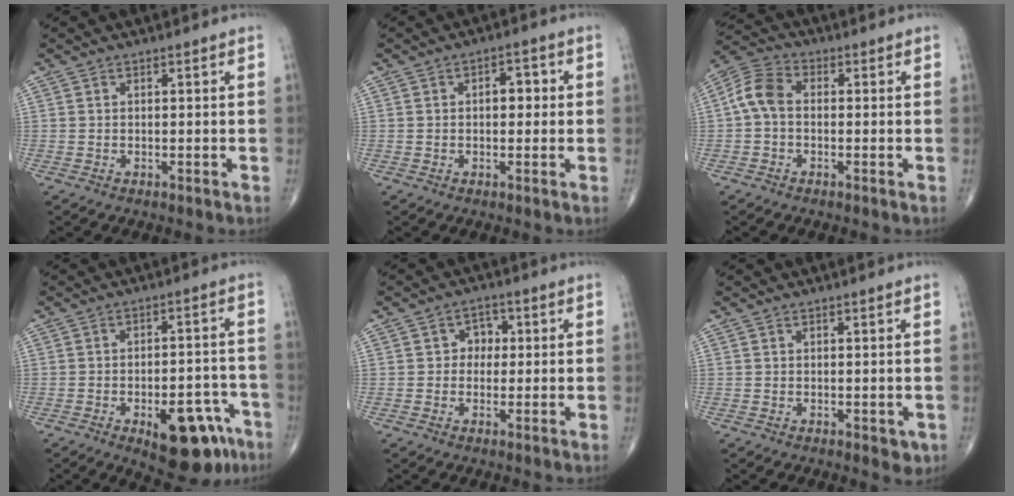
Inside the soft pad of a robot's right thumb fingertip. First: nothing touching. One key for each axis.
{"total": 3.8, "fx": 0.4, "fy": 2.1, "fz": 3.1, "tx": -0.035, "ty": 0.012, "tz": 0.003}
{"total": 6.6, "fx": -0.3, "fy": 4.5, "fz": 4.9, "tx": -0.096, "ty": 0.021, "tz": -0.019}
{"total": 14.2, "fx": -7.3, "fy": 6.3, "fz": 10.5, "tx": -0.105, "ty": 0.038, "tz": -0.089}
{"total": 3.6, "fx": 0.4, "fy": 3.2, "fz": 1.8, "tx": 0.004, "ty": 0.008, "tz": -0.003}
{"total": 2.0, "fx": -0.2, "fy": 1.2, "fz": 1.6, "tx": -0.009, "ty": -0.003, "tz": 0.001}